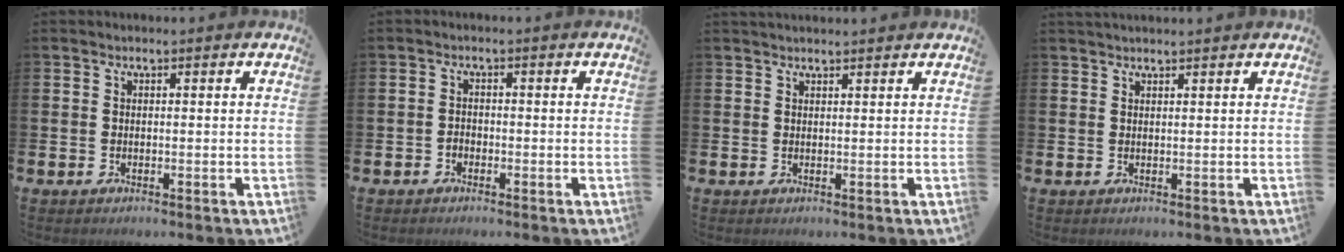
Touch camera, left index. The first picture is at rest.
{"total": 1.2, "force": [-0.7, 0.8, 0.3], "torque": [0.000, -0.001, -0.017]}
{"total": 1.4, "force": [1.4, 0.1, 0.1], "torque": [0.009, -0.006, 0.022]}
{"total": 1.1, "force": [1.1, -0.1, 0.1], "torque": [0.001, -0.001, 0.019]}